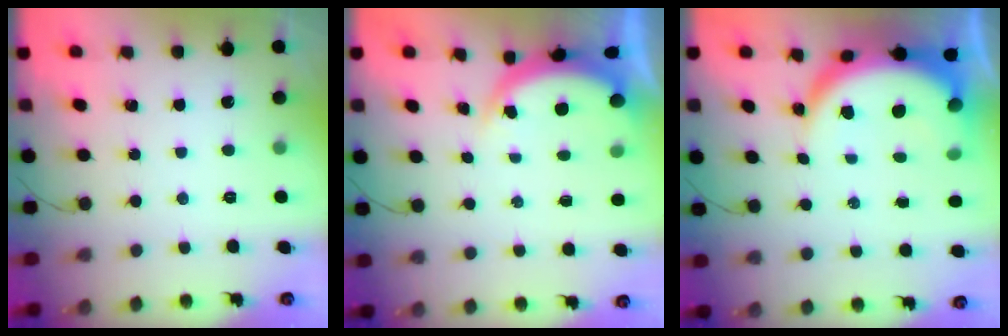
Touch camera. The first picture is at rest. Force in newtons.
{"total": 4.8, "press": 4.8, "slide": 0.8}
{"total": 10.4, "press": 10.3, "slide": 1.2}